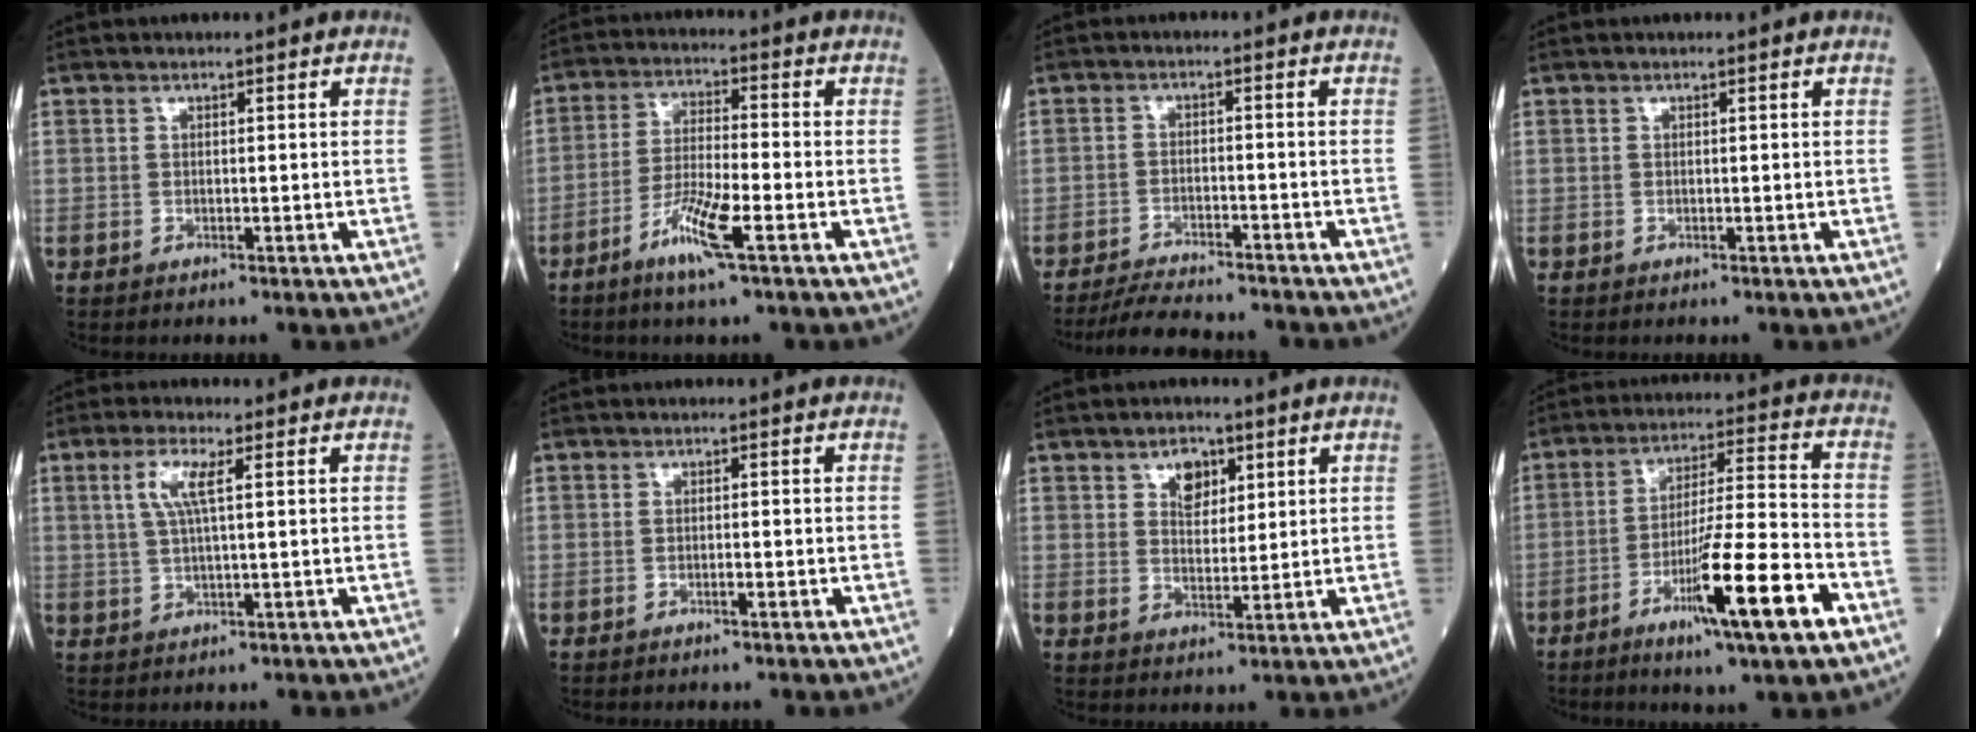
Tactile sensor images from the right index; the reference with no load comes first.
{"total": 7.8, "force": [-4.1, 0.3, 6.7], "torque": [-0.135, -0.010, -0.077]}
{"total": 8.6, "force": [-8.1, 0.7, 3.1], "torque": [-0.049, -0.011, -0.126]}
{"total": 0.0}
{"total": 4.4, "force": [1.6, 0.5, 4.1], "torque": [-0.092, 0.006, 0.036]}
{"total": 0.7, "force": [-0.3, 0.1, 0.6], "torque": [-0.014, 0.001, -0.002]}
{"total": 4.3, "force": [2.3, 2.4, 2.6], "torque": [-0.044, 0.004, 0.044]}
{"total": 14.5, "force": [-6.8, 0.0, 12.7], "torque": [-0.219, -0.018, -0.112]}